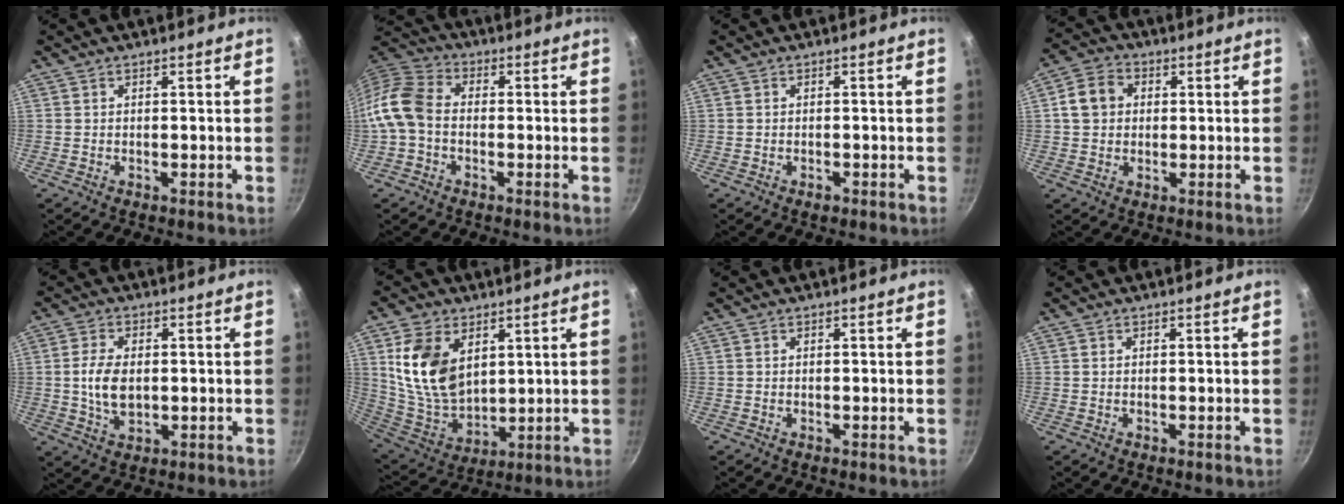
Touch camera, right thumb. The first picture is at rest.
{"total": 9.3, "force": [-1.7, 6.7, 6.2], "torque": [-0.110, 0.030, -0.055]}
{"total": 1.1, "force": [-0.6, 0.7, 0.6], "torque": [-0.008, 0.005, -0.008]}
{"total": 7.3, "force": [1.1, 6.1, 3.8], "torque": [-0.048, 0.013, 0.008]}
{"total": 7.3, "force": [0.2, 4.5, 5.8], "torque": [-0.108, -0.003, 0.004]}
{"total": 15.3, "force": [4.8, 10.0, 10.6], "torque": [-0.181, -0.033, 0.106]}
{"total": 0.0}
{"total": 0.0}